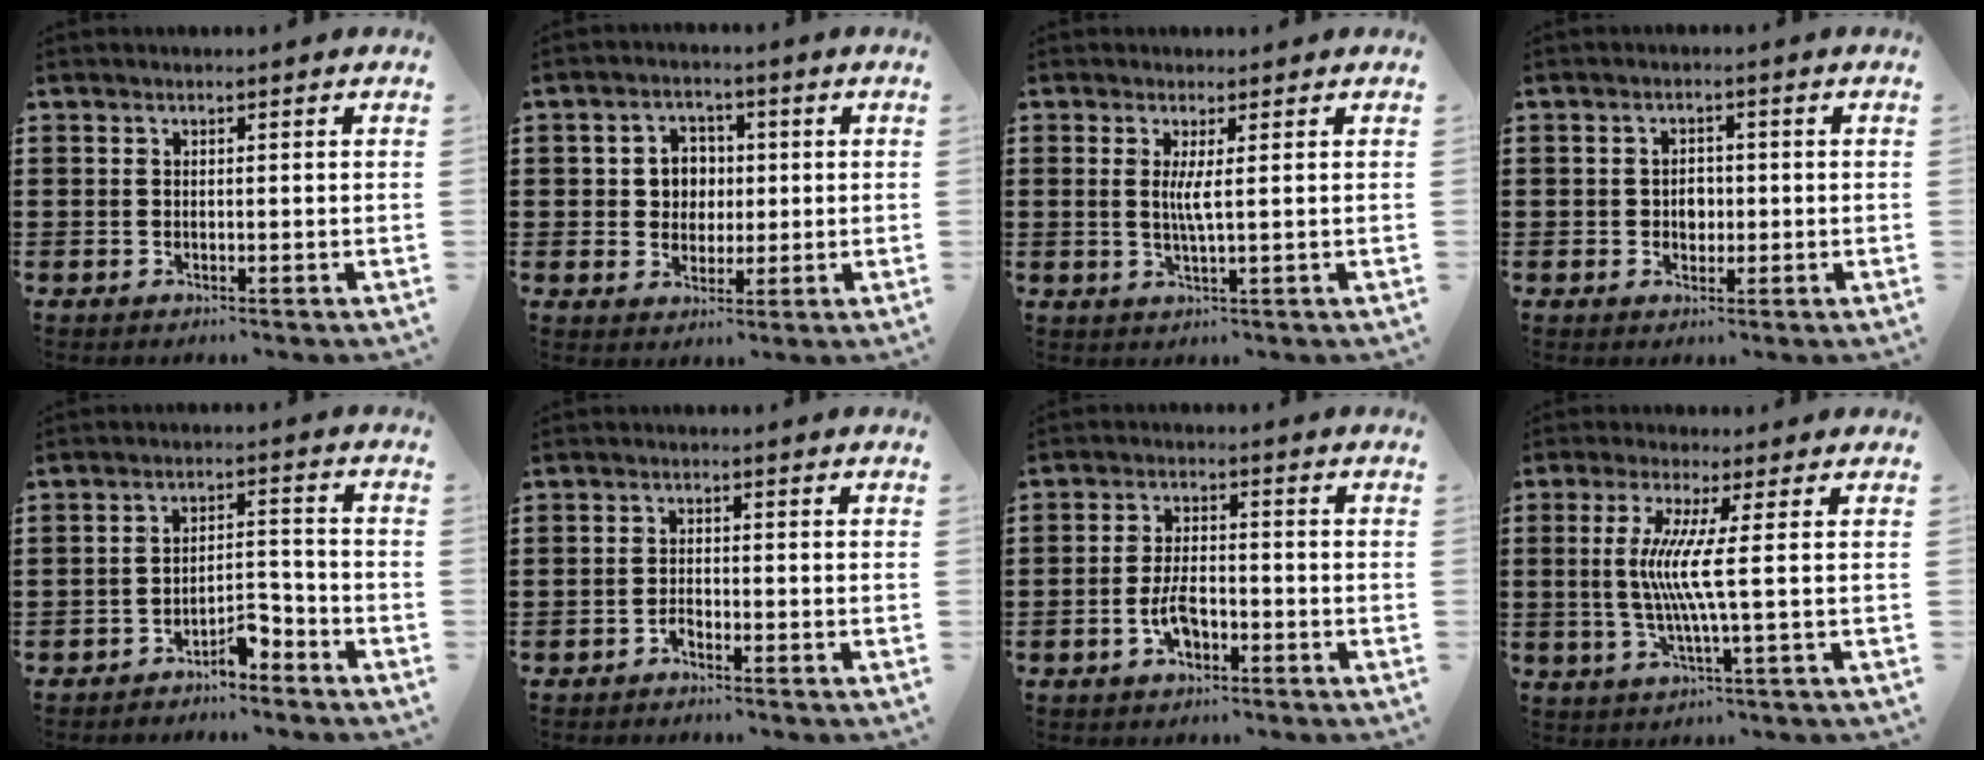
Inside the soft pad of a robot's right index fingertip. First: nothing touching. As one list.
[{"total": 4.7, "force": [0.4, 4.4, 1.7], "torque": [-0.044, 0.013, 0.000]}, {"total": 3.0, "force": [0.5, -0.1, 2.9], "torque": [-0.059, -0.005, 0.006]}, {"total": 2.3, "force": [-0.2, 1.7, 1.5], "torque": [-0.023, 0.002, -0.006]}, {"total": 4.3, "force": [-3.8, 0.9, 1.7], "torque": [-0.030, 0.010, -0.075]}, {"total": 1.3, "force": [-1.2, 0.3, 0.4], "torque": [-0.013, -0.001, -0.024]}, {"total": 5.0, "force": [-1.9, 2.4, 3.9], "torque": [-0.087, 0.001, -0.039]}, {"total": 7.3, "force": [0.4, -0.8, 7.3], "torque": [-0.151, -0.017, -0.003]}]